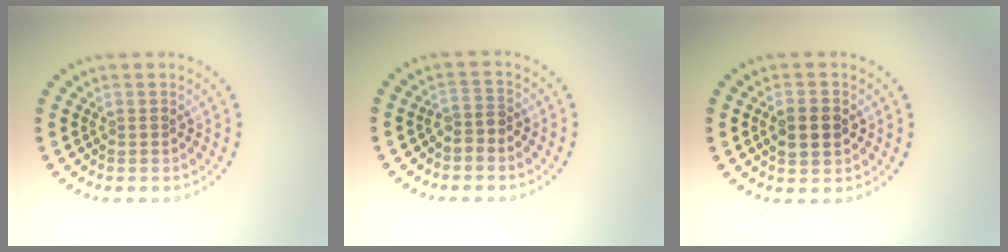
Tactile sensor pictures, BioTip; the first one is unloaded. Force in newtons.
{"total": 1.6, "press": 1.2, "slide": 1.1}
{"total": 2.9, "press": 2.9, "slide": 0.2}